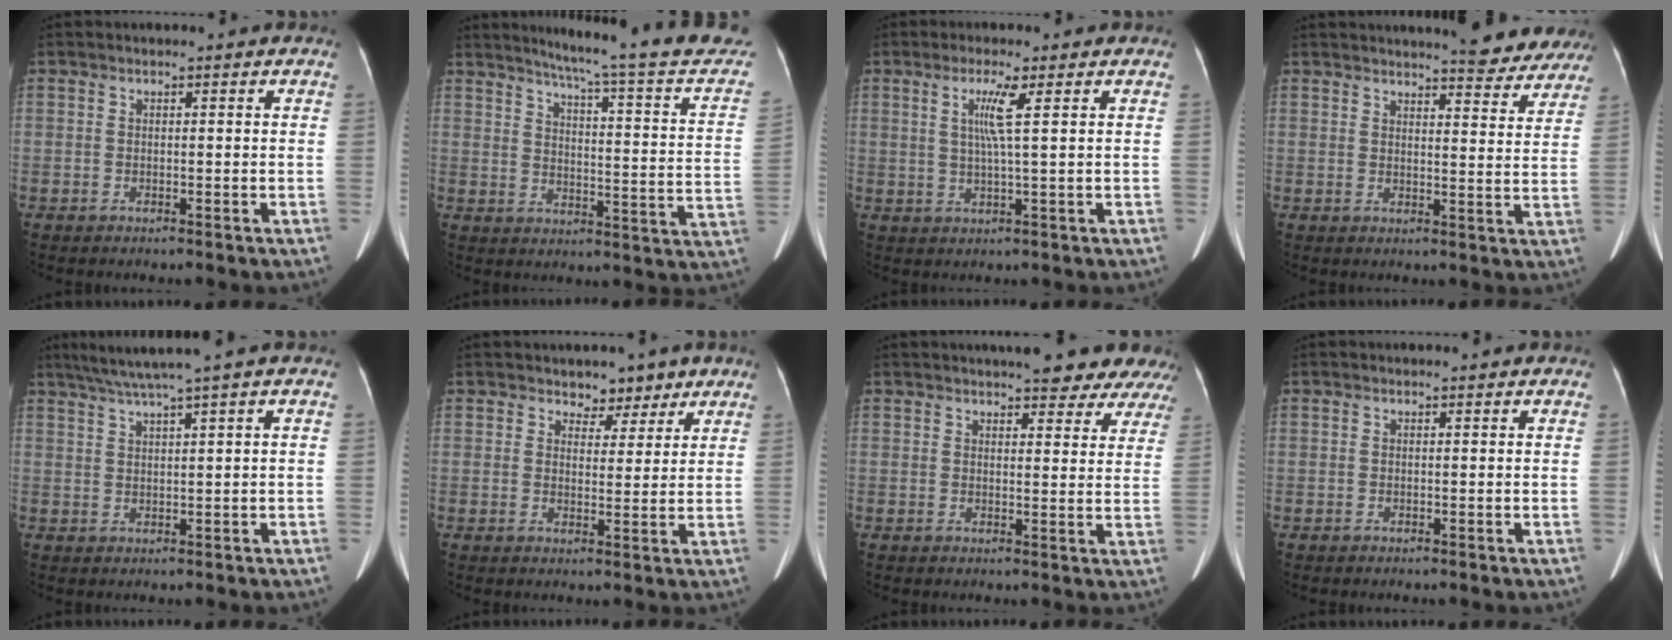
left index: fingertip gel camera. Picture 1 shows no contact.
{"total": 22.7, "force": [20.0, -0.2, 10.7], "torque": [-0.145, -0.068, 0.236]}
{"total": 4.4, "force": [1.3, -0.6, 4.1], "torque": [-0.084, -0.004, 0.026]}
{"total": 12.0, "force": [11.2, 2.1, 3.8], "torque": [-0.029, -0.026, 0.112]}
{"total": 5.3, "force": [3.8, -1.3, 3.4], "torque": [-0.066, 0.012, 0.074]}
{"total": 4.1, "force": [3.1, 2.6, 0.7], "torque": [0.002, -0.001, 0.043]}
{"total": 12.8, "force": [11.4, 2.6, 5.0], "torque": [-0.041, 0.001, 0.116]}
{"total": 0.6, "force": [0.5, 0.1, 0.3], "torque": [-0.008, 0.003, 0.006]}